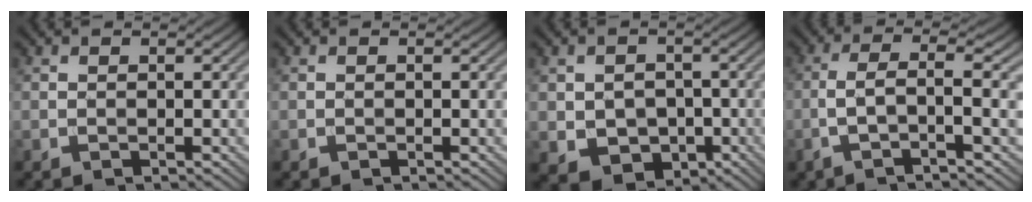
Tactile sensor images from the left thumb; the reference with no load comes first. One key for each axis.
{"total": 0.0}
{"total": 5.7, "fx": -1.6, "fy": 4.7, "fz": 3.0, "tx": -0.069, "ty": -0.019, "tz": -0.026}
{"total": 5.3, "fx": -1.3, "fy": 0.8, "fz": 5.1, "tx": -0.092, "ty": 0.011, "tz": -0.042}